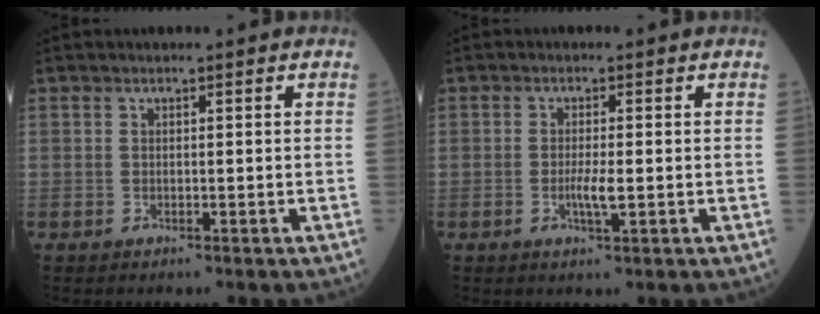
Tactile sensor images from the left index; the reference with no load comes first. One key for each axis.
{"total": 2.3, "fx": -0.5, "fy": 0.2, "fz": 2.2, "tx": -0.040, "ty": -0.004, "tz": -0.007}